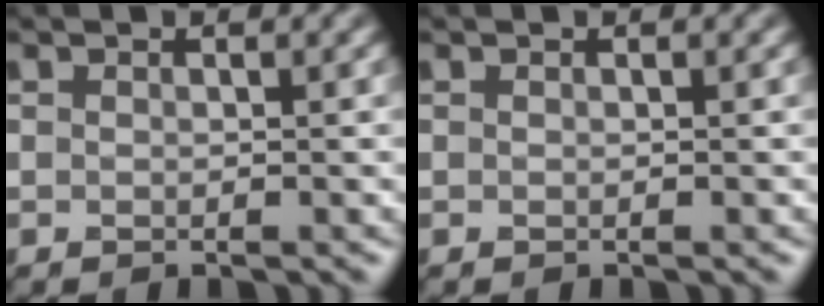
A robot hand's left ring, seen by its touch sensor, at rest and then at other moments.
{"total": 0.0}